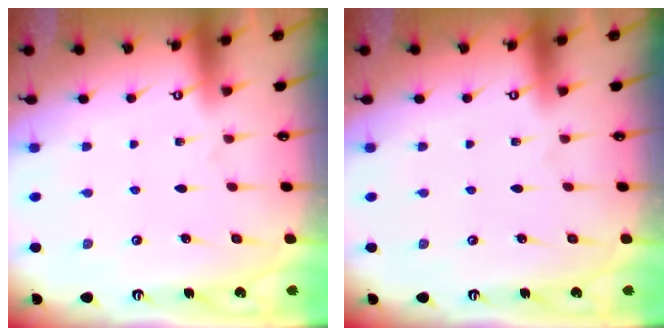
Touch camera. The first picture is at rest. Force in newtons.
{"total": 0.0}